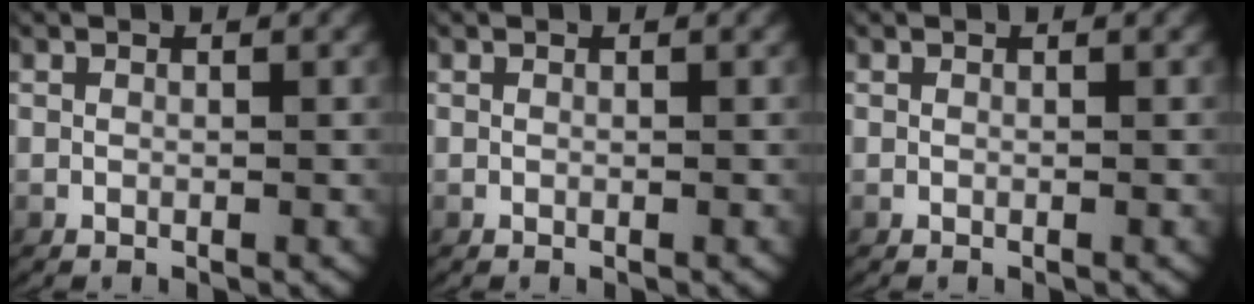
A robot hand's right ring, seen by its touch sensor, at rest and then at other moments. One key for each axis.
{"total": 0.0}
{"total": 0.0}